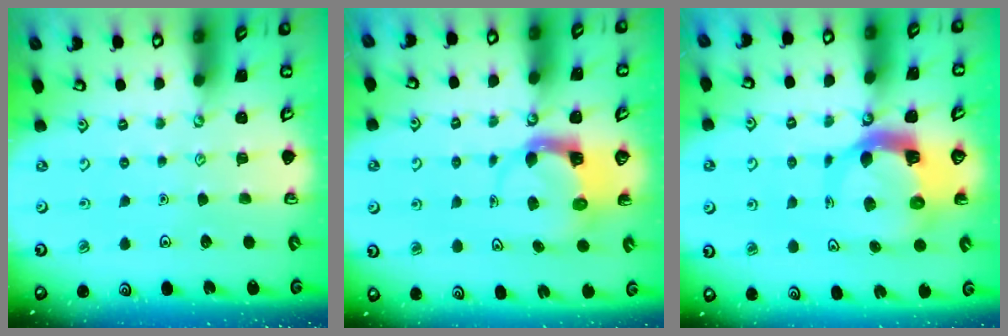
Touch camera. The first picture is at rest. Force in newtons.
{"total": 4.0, "press": 4.0, "slide": 0.5}
{"total": 8.2, "press": 8.2, "slide": 1.1}